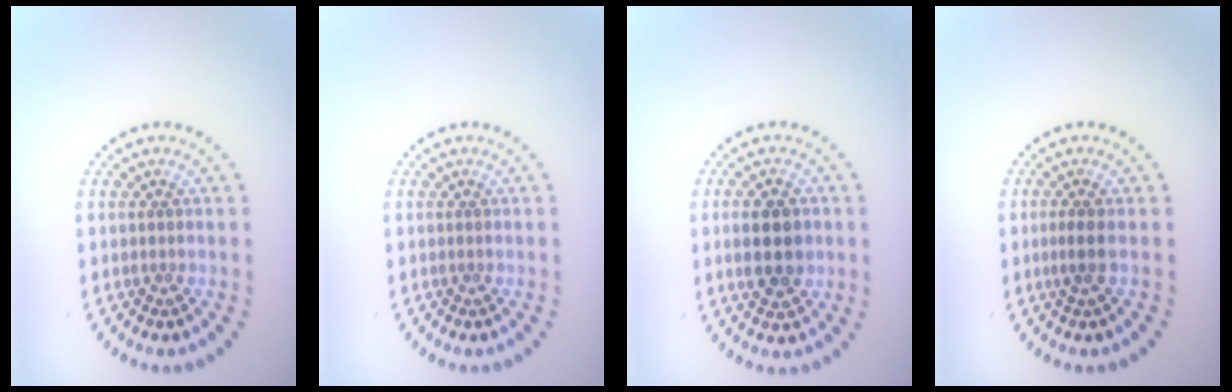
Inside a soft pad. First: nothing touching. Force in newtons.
{"total": 0.0}
{"total": 4.4, "press": 4.4, "slide": 0.2}
{"total": 1.5, "press": 1.2, "slide": 0.9}